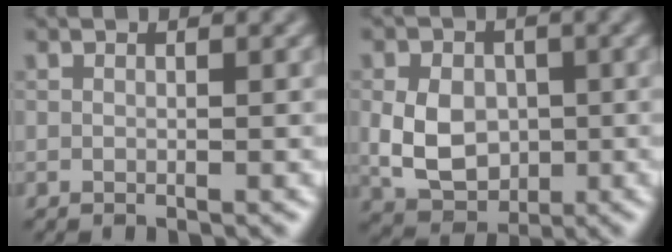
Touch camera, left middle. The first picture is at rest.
{"total": 5.5, "force": [-0.3, 4.2, 3.6], "torque": [-0.072, -0.003, -0.007]}